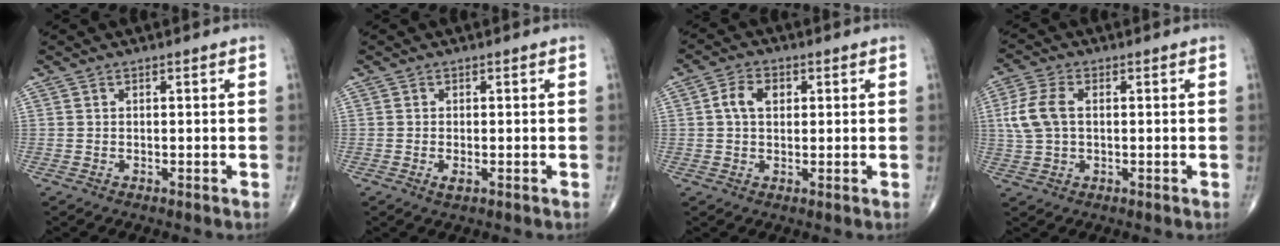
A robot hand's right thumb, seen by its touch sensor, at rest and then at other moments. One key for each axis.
{"total": 1.4, "fx": -0.5, "fy": 0.5, "fz": 1.2, "tx": -0.024, "ty": -0.004, "tz": -0.010}
{"total": 4.8, "fx": 1.0, "fy": 3.3, "fz": 3.3, "tx": -0.059, "ty": 0.009, "tz": 0.014}
{"total": 7.0, "fx": 0.8, "fy": 4.2, "fz": 5.5, "tx": -0.130, "ty": 0.013, "tz": 0.015}